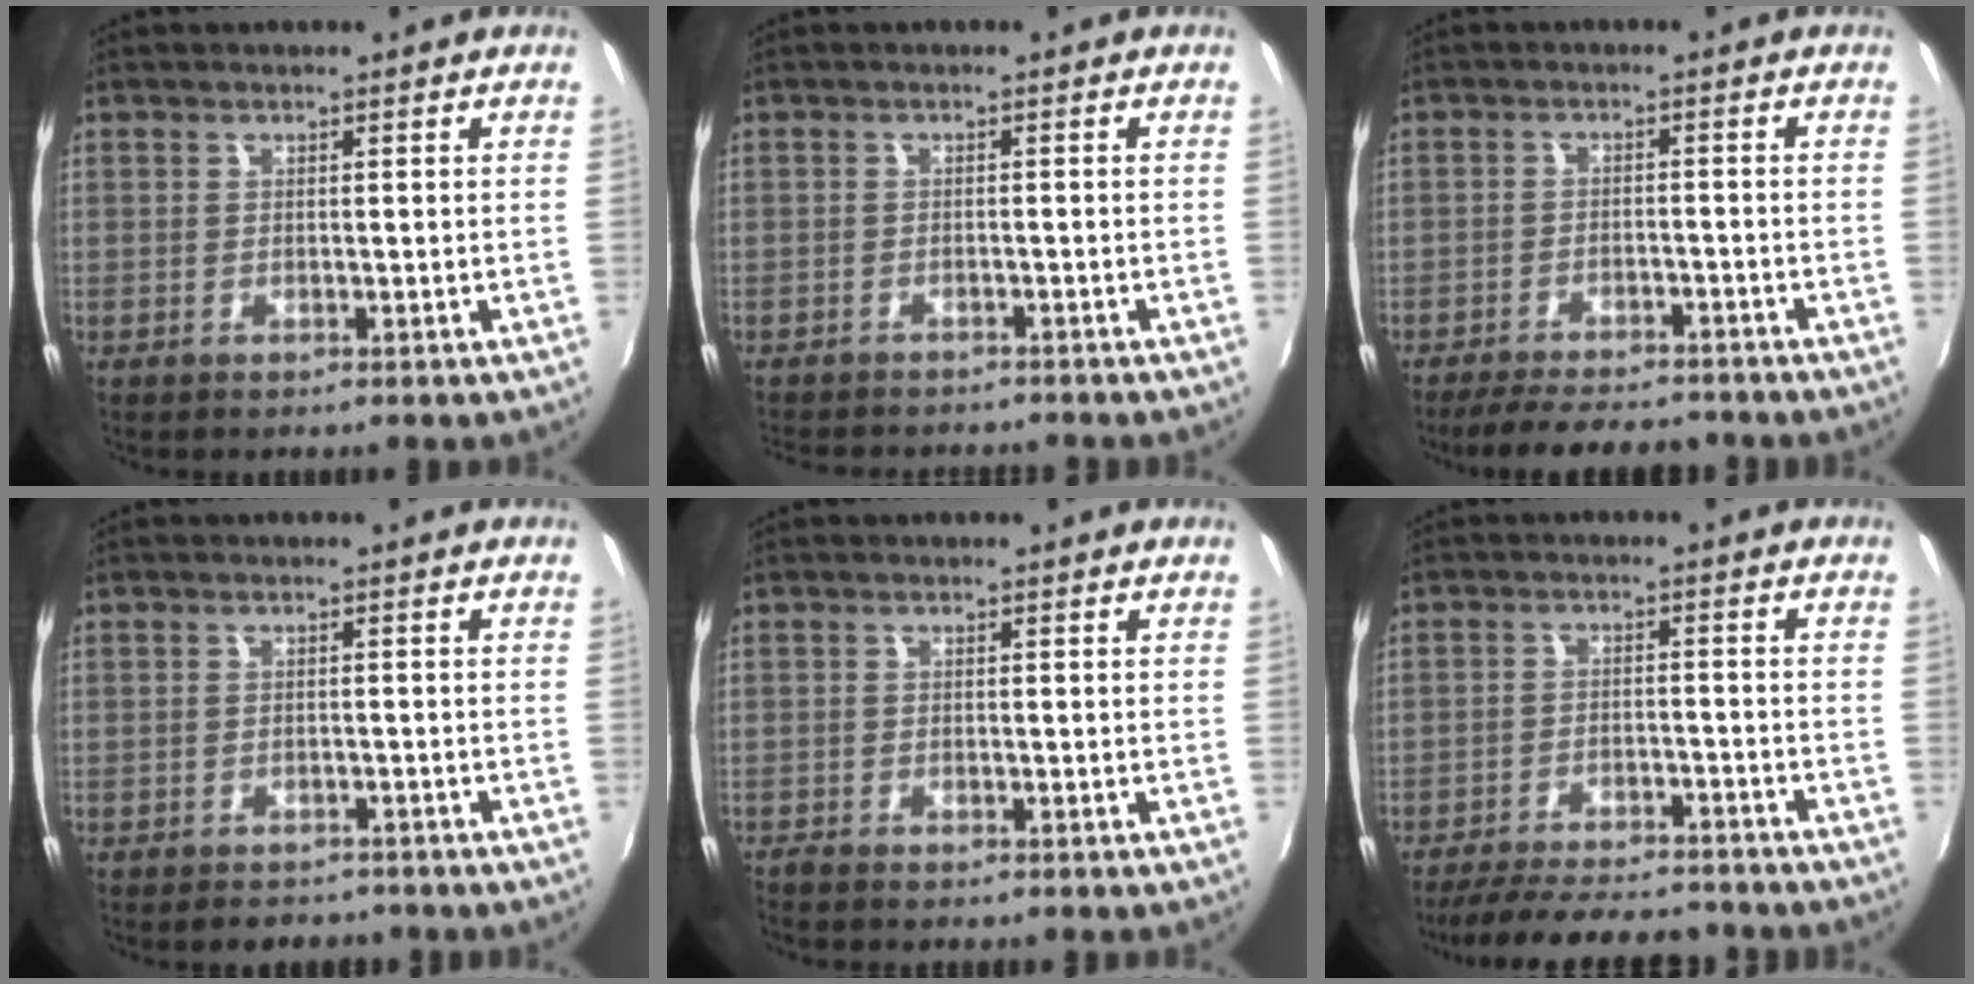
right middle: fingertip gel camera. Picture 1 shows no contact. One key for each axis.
{"total": 6.4, "fx": -5.9, "fy": 1.2, "fz": 2.2, "tx": -0.056, "ty": -0.018, "tz": -0.088}
{"total": 10.6, "fx": -9.2, "fy": 2.8, "fz": 4.5, "tx": -0.103, "ty": -0.009, "tz": -0.136}
{"total": 3.6, "fx": -3.1, "fy": 1.6, "fz": 0.9, "tx": -0.023, "ty": -0.003, "tz": -0.042}
{"total": 1.4, "fx": -1.4, "fy": 0.1, "fz": 0.4, "tx": -0.013, "ty": -0.005, "tz": -0.027}
{"total": 15.3, "fx": -13.4, "fy": 3.5, "fz": 6.5, "tx": -0.138, "ty": -0.010, "tz": -0.196}